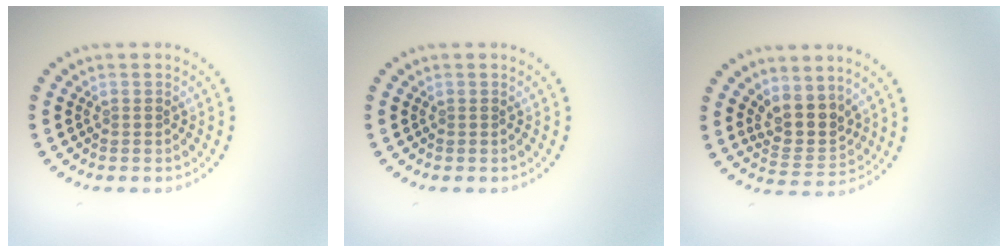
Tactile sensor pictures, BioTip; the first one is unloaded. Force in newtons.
{"total": 0.0}
{"total": 3.6, "press": 2.9, "slide": 2.1}